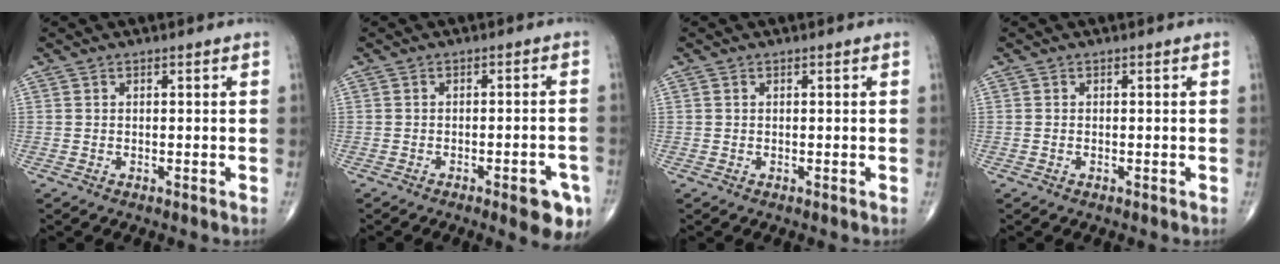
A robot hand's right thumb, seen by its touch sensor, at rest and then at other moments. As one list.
[{"total": 7.1, "force": [-3.7, 2.0, 5.7], "torque": [-0.052, 0.013, -0.042]}, {"total": 0.0}, {"total": 0.0}]